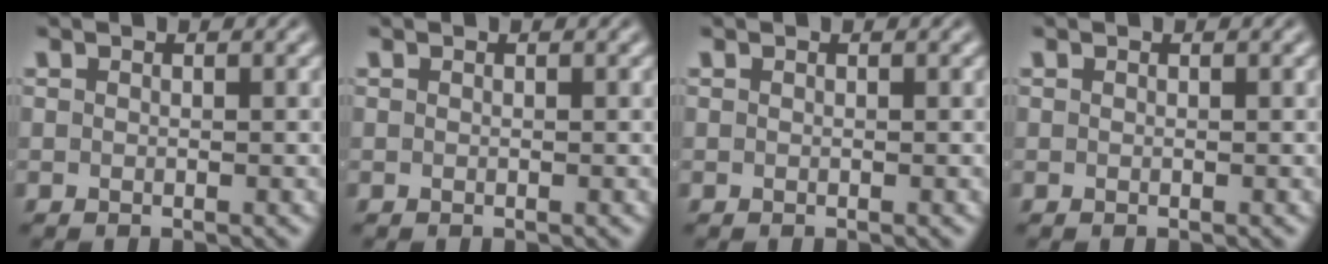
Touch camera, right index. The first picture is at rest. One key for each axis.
{"total": 0.0}
{"total": 0.0}
{"total": 0.0}